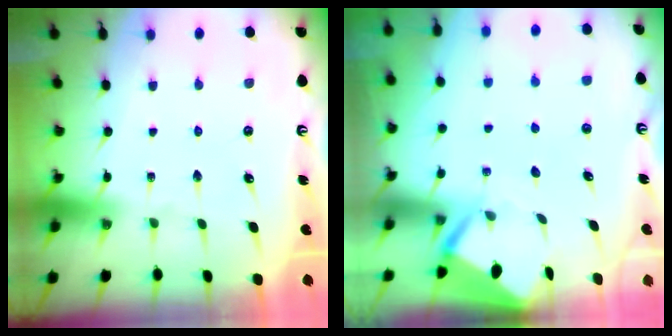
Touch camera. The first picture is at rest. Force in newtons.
{"total": 3.8, "press": 3.8, "slide": 0.3}